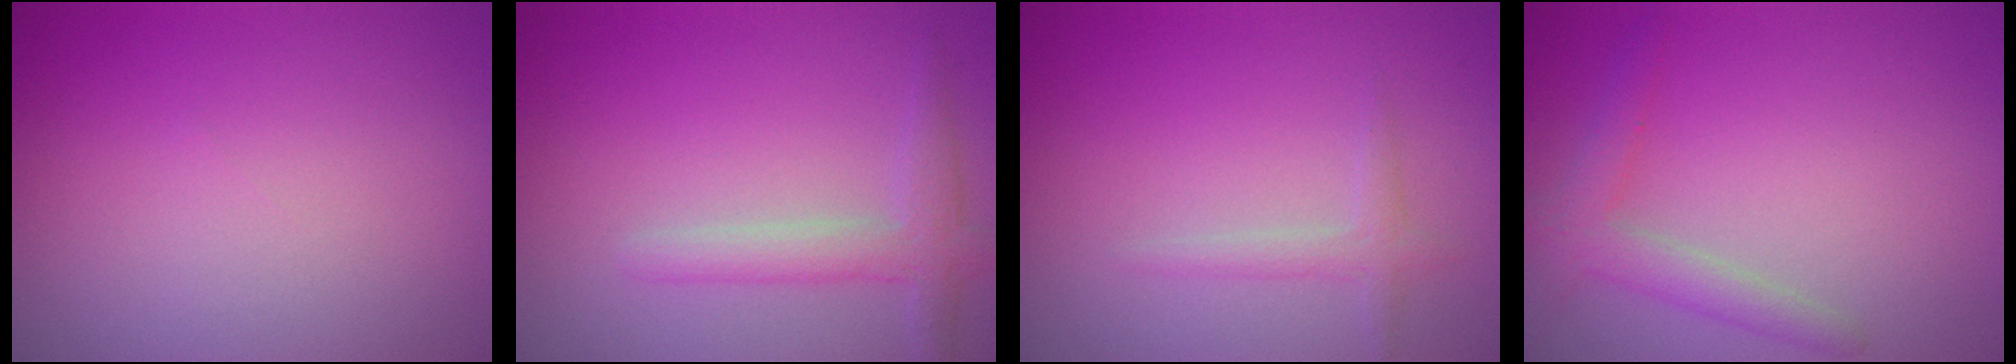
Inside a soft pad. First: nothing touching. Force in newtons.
{"total": 2.6, "press": 2.6, "slide": 0.2}
{"total": 1.4, "press": 1.4, "slide": 0.0}
{"total": 2.6, "press": 2.6, "slide": 0.0}